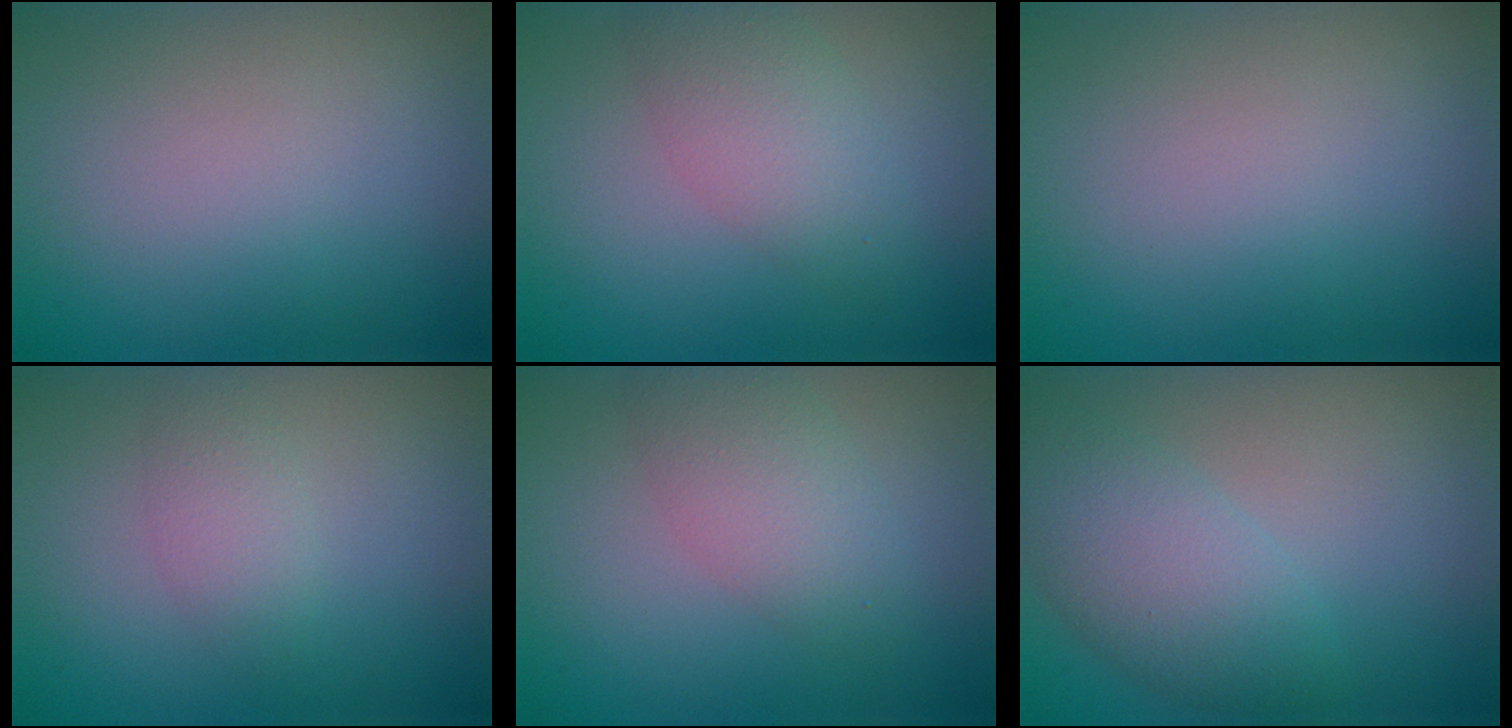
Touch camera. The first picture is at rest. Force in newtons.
{"total": 2.7, "press": 2.7, "slide": 0.2}
{"total": 0.0}
{"total": 2.3, "press": 2.3, "slide": 0.0}
{"total": 2.7, "press": 2.7, "slide": 0.2}
{"total": 4.5, "press": 4.5, "slide": 0.0}